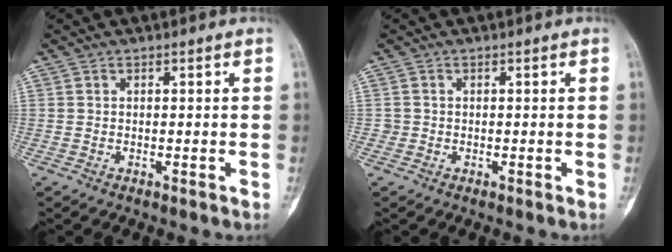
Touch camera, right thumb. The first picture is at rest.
{"total": 0.7, "force": [-0.1, 0.7, 0.0], "torque": [0.004, 0.005, -0.004]}